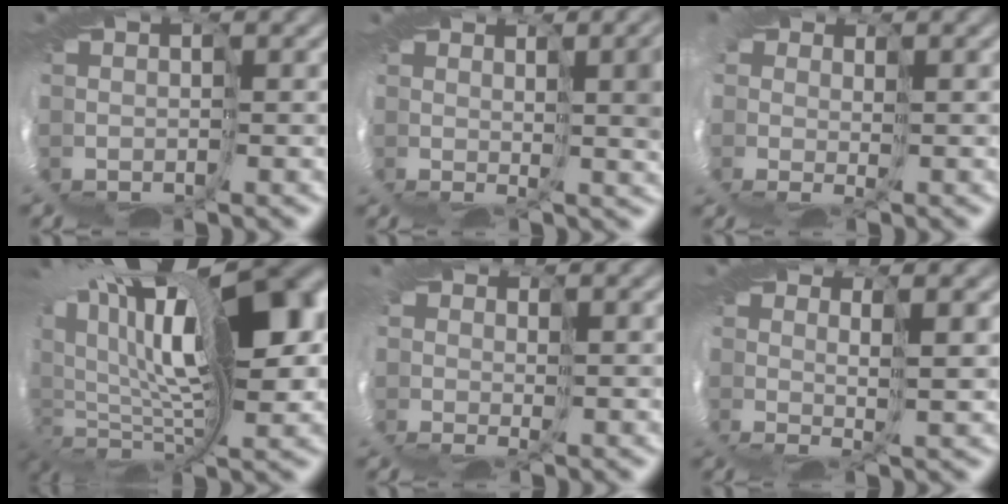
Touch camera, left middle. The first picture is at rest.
{"total": 5.9, "force": [1.6, 1.6, 5.4], "torque": [-0.073, 0.006, 0.027]}
{"total": 4.3, "force": [0.5, 3.2, 2.8], "torque": [-0.037, 0.001, 0.000]}
{"total": 16.0, "force": [5.8, 7.9, 12.6], "torque": [-0.231, 0.008, 0.109]}
{"total": 1.0, "force": [0.6, 0.5, 0.6], "torque": [-0.017, 0.001, 0.008]}
{"total": 2.0, "force": [1.2, -0.7, 1.4], "torque": [-0.025, 0.002, 0.021]}